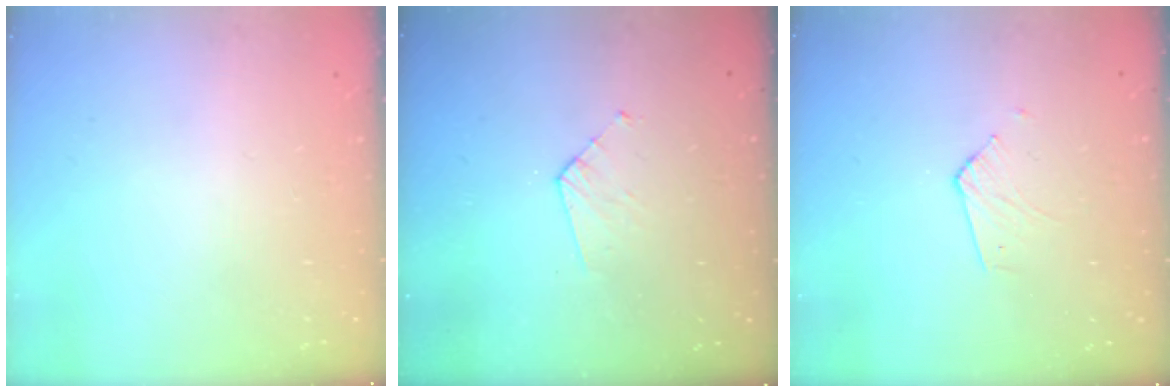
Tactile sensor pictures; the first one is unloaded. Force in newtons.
{"total": 3.7, "press": 3.7, "slide": 0.3}
{"total": 2.9, "press": 2.9, "slide": 0.2}